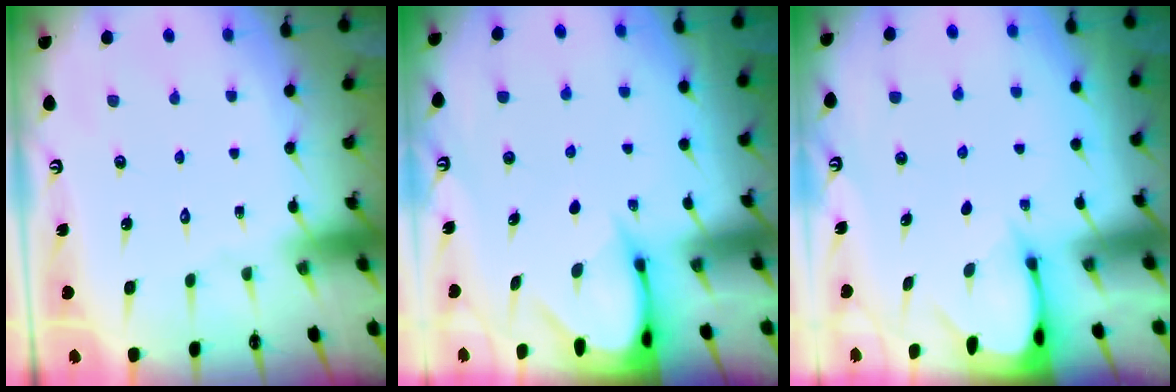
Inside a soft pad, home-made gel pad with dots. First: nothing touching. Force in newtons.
{"total": 3.7, "press": 3.7, "slide": 0.2}
{"total": 2.4, "press": 2.3, "slide": 0.3}